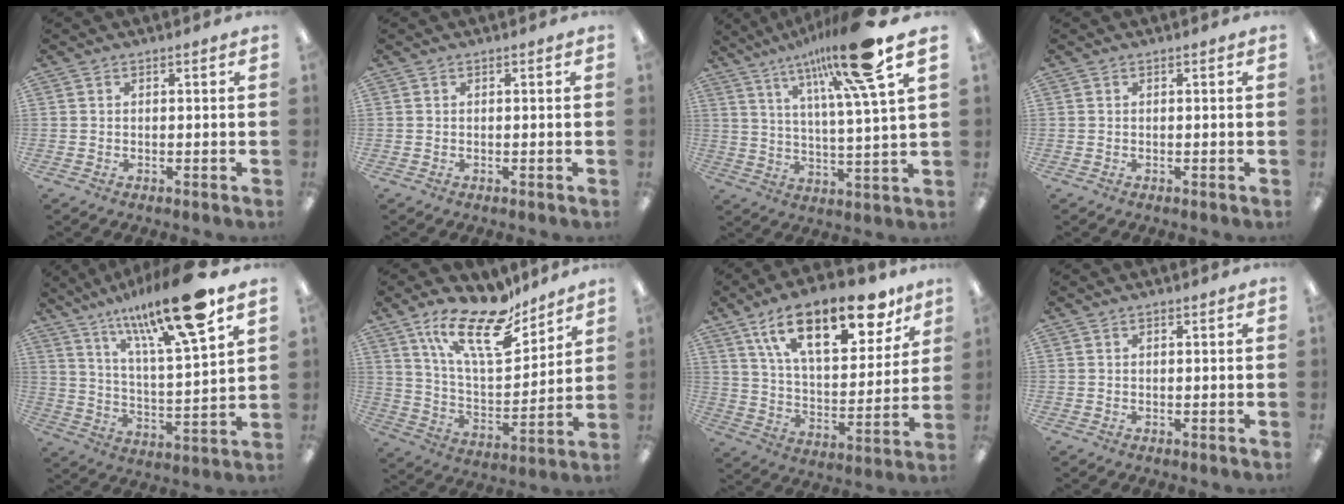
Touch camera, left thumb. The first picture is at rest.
{"total": 0.0}
{"total": 19.5, "force": [12.8, 2.3, 14.5], "torque": [-0.242, -0.061, 0.192]}
{"total": 0.0}
{"total": 20.2, "force": [15.0, 3.5, 13.1], "torque": [-0.213, -0.087, 0.238]}
{"total": 20.3, "force": [14.0, 7.6, 12.6], "torque": [-0.215, -0.082, 0.242]}
{"total": 23.1, "force": [14.0, 10.1, 15.4], "torque": [-0.238, -0.064, 0.234]}
{"total": 0.5, "force": [0.4, 0.2, 0.2], "torque": [-0.005, 0.001, 0.008]}